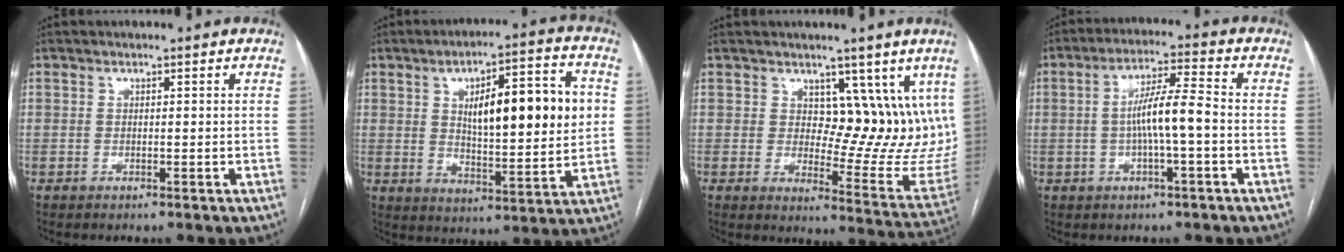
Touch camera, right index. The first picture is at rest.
{"total": 16.5, "force": [3.3, 4.3, 15.6], "torque": [-0.231, 0.020, 0.055]}
{"total": 12.0, "force": [6.5, 6.4, 7.8], "torque": [-0.079, -0.016, 0.093]}
{"total": 7.4, "force": [-0.8, 0.5, 7.3], "torque": [-0.133, 0.015, -0.016]}